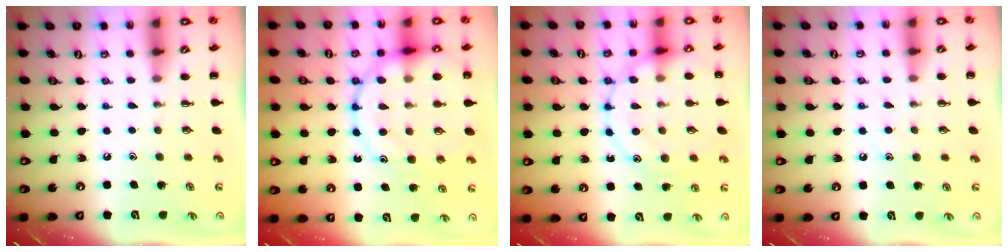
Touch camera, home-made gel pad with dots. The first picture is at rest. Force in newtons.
{"total": 22.4, "press": 22.2, "slide": 2.9}
{"total": 16.9, "press": 16.8, "slide": 0.7}
{"total": 6.1, "press": 6.0, "slide": 1.4}